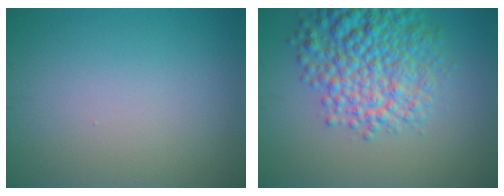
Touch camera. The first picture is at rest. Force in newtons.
{"total": 8.0, "press": 8.0, "slide": 0.3}